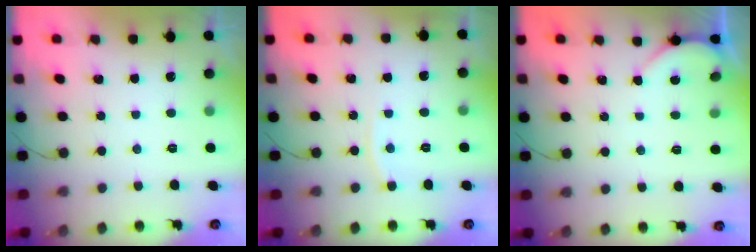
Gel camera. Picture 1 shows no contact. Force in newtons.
{"total": 3.7, "press": 3.7, "slide": 0.5}
{"total": 2.5, "press": 2.4, "slide": 0.3}